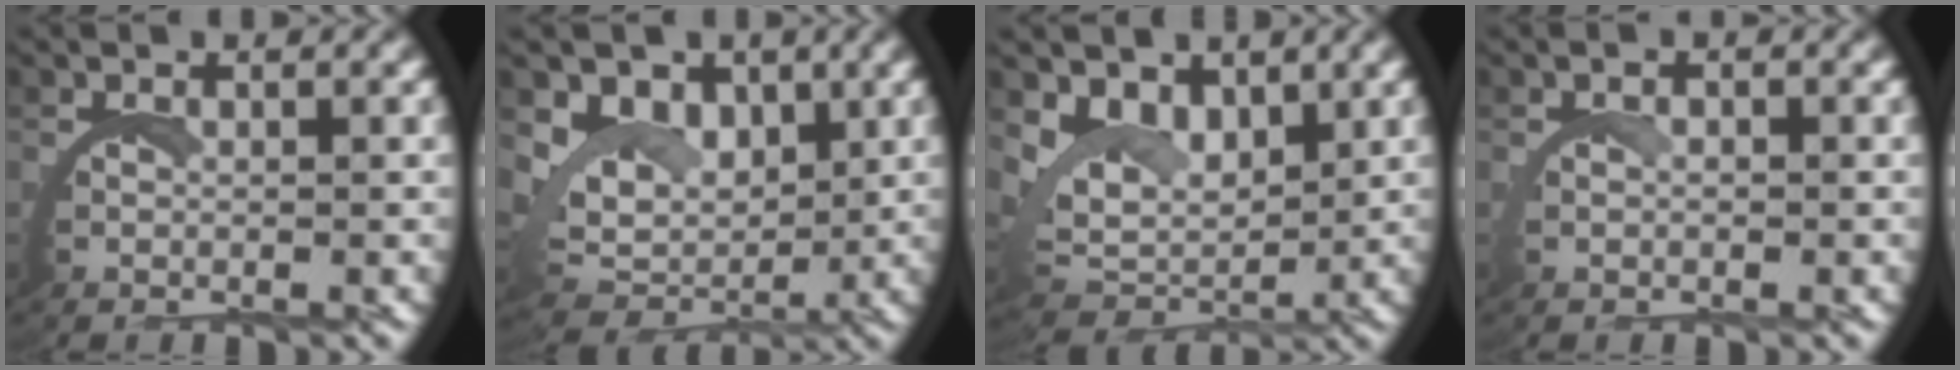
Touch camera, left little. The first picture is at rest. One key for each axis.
{"total": 7.3, "fx": 1.7, "fy": 6.0, "fz": 3.9, "tx": -0.100, "ty": -0.027, "tz": 0.036}
{"total": 6.5, "fx": 2.6, "fy": 4.7, "fz": 3.6, "tx": -0.092, "ty": -0.021, "tz": 0.052}
{"total": 0.5, "fx": 0.3, "fy": 0.0, "fz": 0.5, "tx": -0.012, "ty": -0.001, "tz": 0.004}